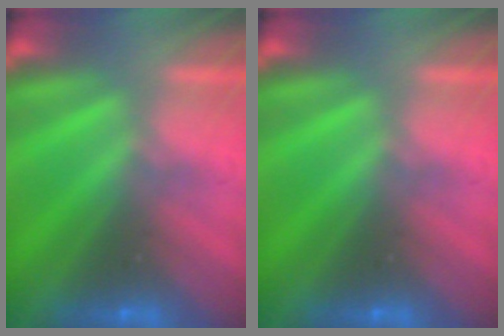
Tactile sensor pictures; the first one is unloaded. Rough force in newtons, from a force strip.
{"total": 0.0}